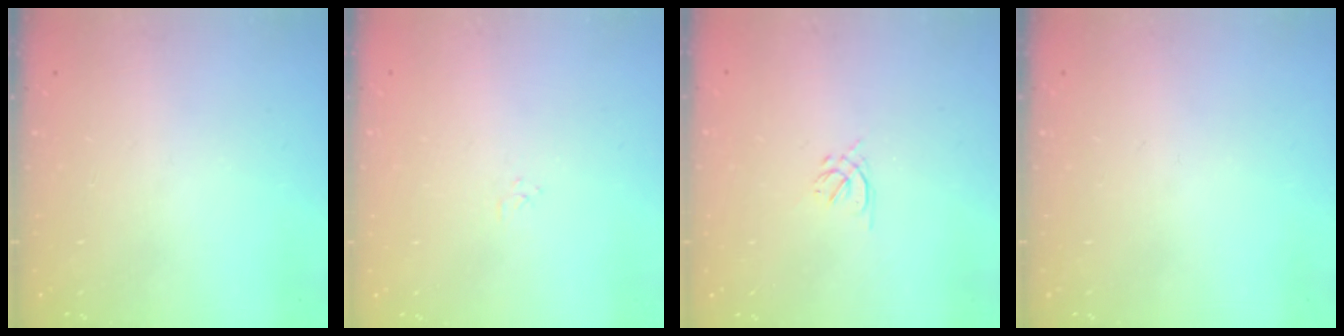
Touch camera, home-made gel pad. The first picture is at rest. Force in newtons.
{"total": 2.9, "press": 2.9, "slide": 0.3}
{"total": 1.3, "press": 1.2, "slide": 0.5}
{"total": 0.0}